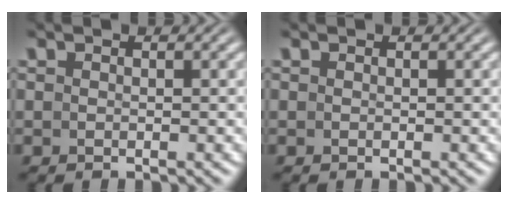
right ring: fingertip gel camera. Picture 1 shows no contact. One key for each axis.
{"total": 0.0}